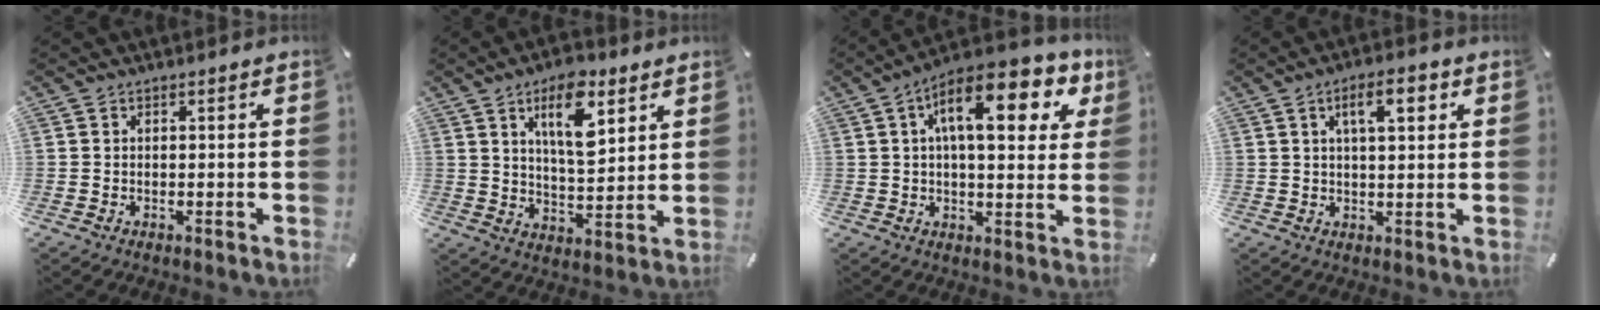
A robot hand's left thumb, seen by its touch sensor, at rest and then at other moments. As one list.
[{"total": 12.5, "force": [6.9, 5.3, 9.0], "torque": [-0.141, -0.024, 0.116]}, {"total": 16.4, "force": [6.7, 6.8, 13.4], "torque": [-0.207, -0.015, 0.106]}, {"total": 7.3, "force": [3.0, 2.7, 6.1], "torque": [-0.094, -0.004, 0.043]}]